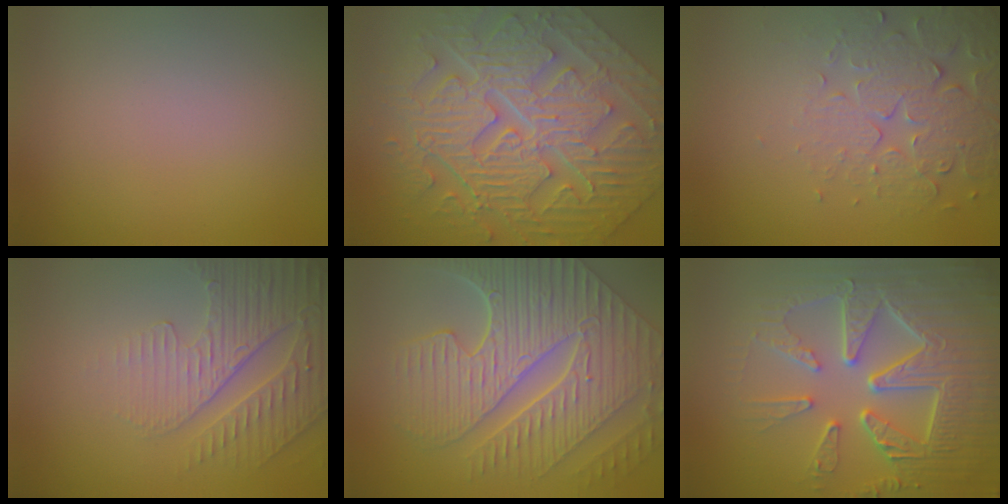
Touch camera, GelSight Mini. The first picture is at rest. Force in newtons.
{"total": 11.1, "press": 7.8, "slide": 7.9}
{"total": 5.0, "press": 3.7, "slide": 3.3}
{"total": 4.8, "press": 3.6, "slide": 3.1}
{"total": 10.0, "press": 7.5, "slide": 6.7}
{"total": 9.4, "press": 6.7, "slide": 6.5}